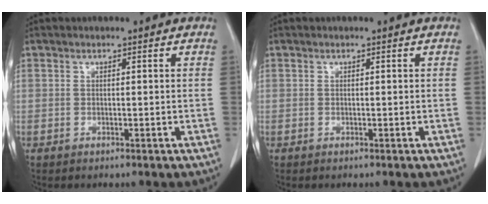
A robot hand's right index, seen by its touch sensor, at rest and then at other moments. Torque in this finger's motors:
{"motor_torque": [-0.01, 0.00, 0.00, 0.00]}